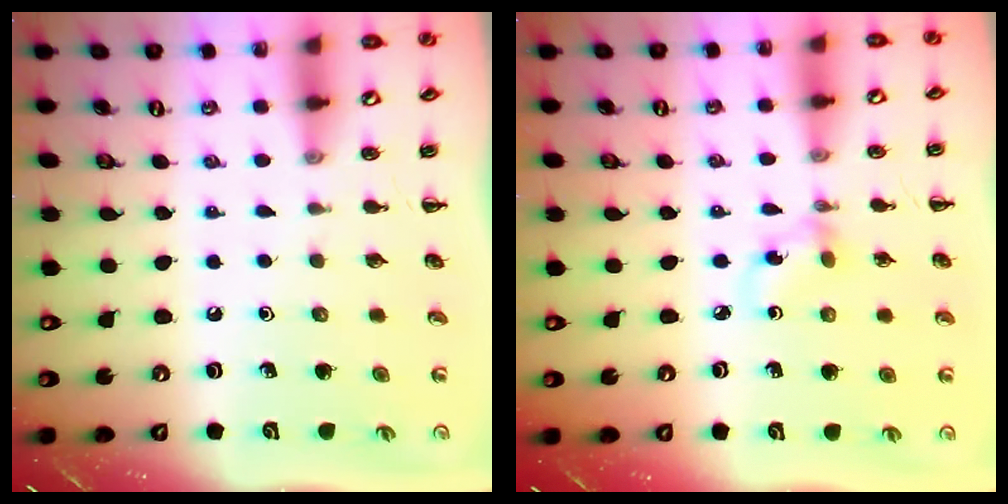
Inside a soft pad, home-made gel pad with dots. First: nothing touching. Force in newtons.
{"total": 2.9, "press": 2.7, "slide": 0.9}